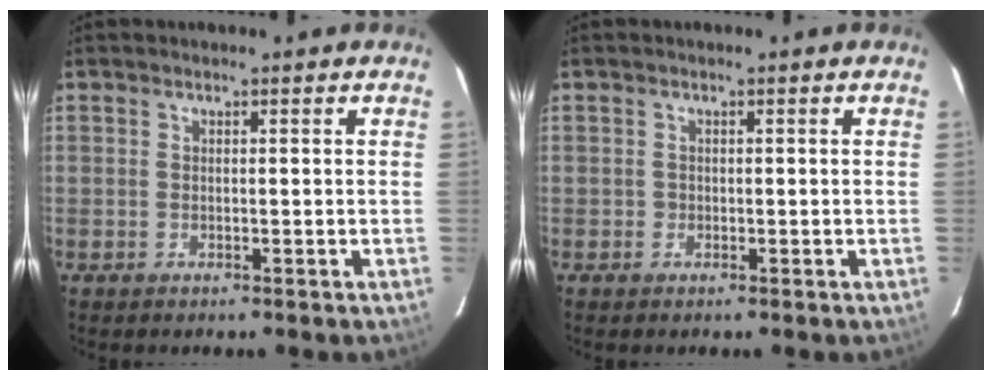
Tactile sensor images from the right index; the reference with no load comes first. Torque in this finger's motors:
{"motor_torque": [0.08, 0.04, -0.01, 0.01]}